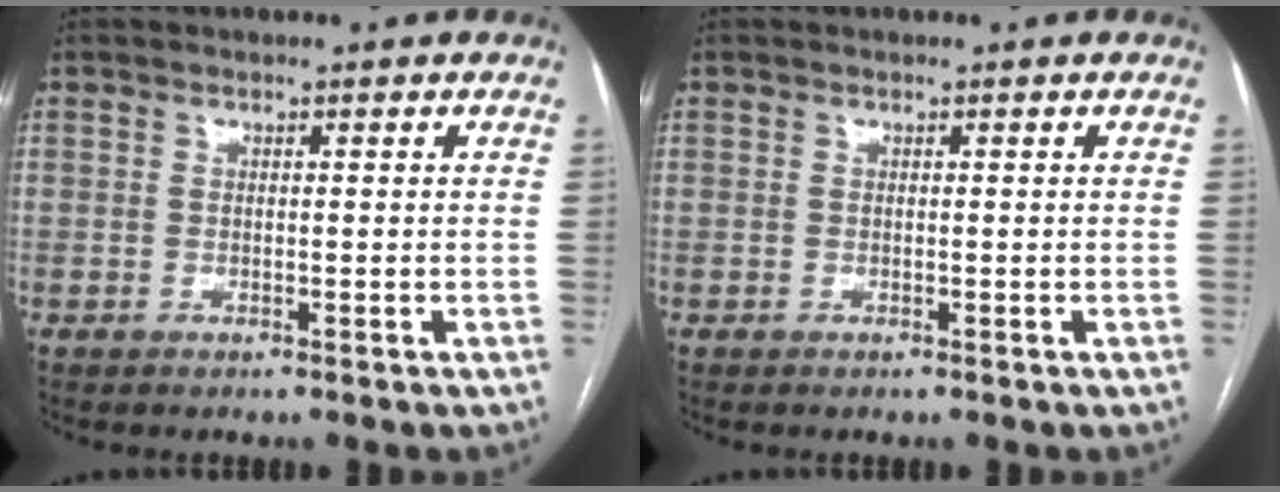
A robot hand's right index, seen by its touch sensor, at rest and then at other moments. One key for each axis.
{"total": 0.0}